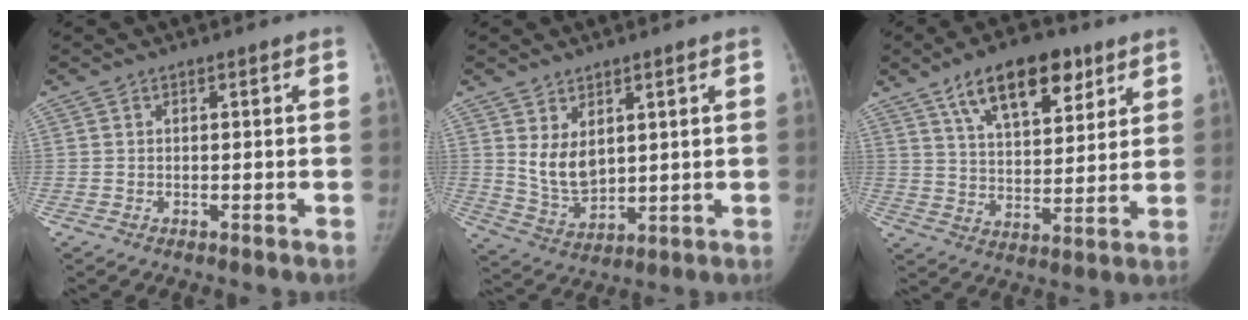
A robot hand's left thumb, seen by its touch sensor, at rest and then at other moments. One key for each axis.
{"total": 7.1, "fx": 2.6, "fy": 4.3, "fz": 5.1, "tx": -0.075, "ty": -0.026, "tz": 0.067}
{"total": 15.5, "fx": 9.0, "fy": 7.2, "fz": 10.3, "tx": -0.126, "ty": -0.035, "tz": 0.151}